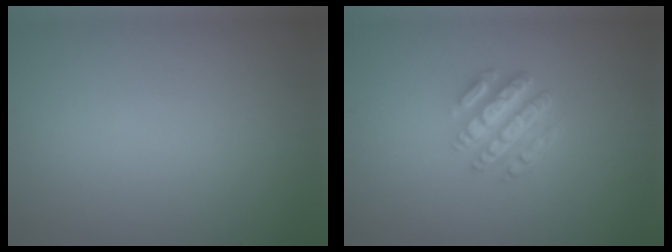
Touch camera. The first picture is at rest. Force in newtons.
{"total": 4.8, "press": 3.5, "slide": 3.3}